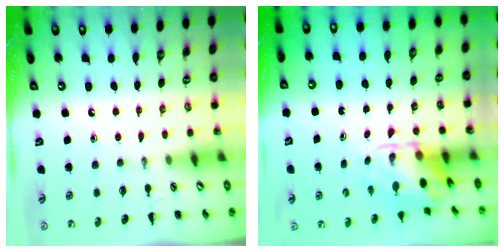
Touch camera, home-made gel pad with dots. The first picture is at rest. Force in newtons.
{"total": 3.8, "press": 3.6, "slide": 0.9}